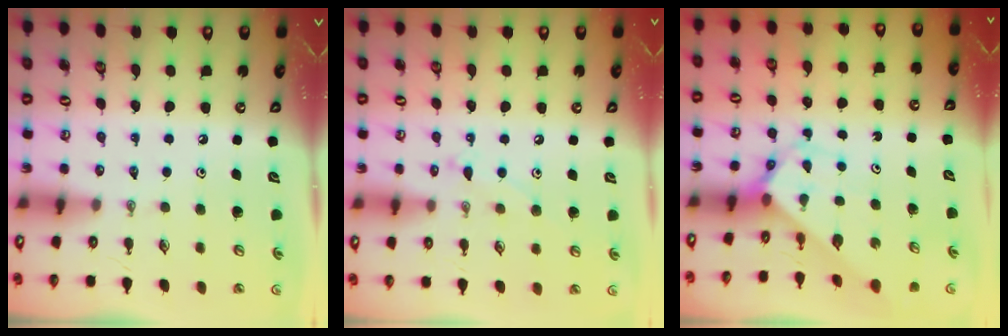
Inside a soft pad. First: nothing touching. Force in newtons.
{"total": 7.4, "press": 7.4, "slide": 0.6}
{"total": 2.9, "press": 2.9, "slide": 0.1}